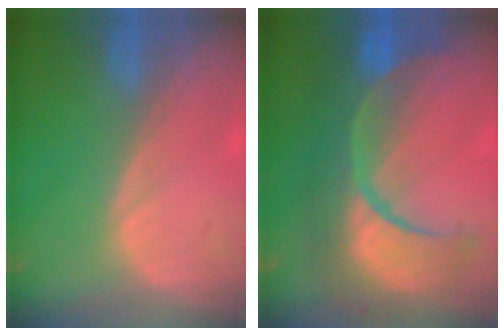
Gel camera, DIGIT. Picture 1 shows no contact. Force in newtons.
{"total": 12.3, "press": 12.2, "slide": 1.4}